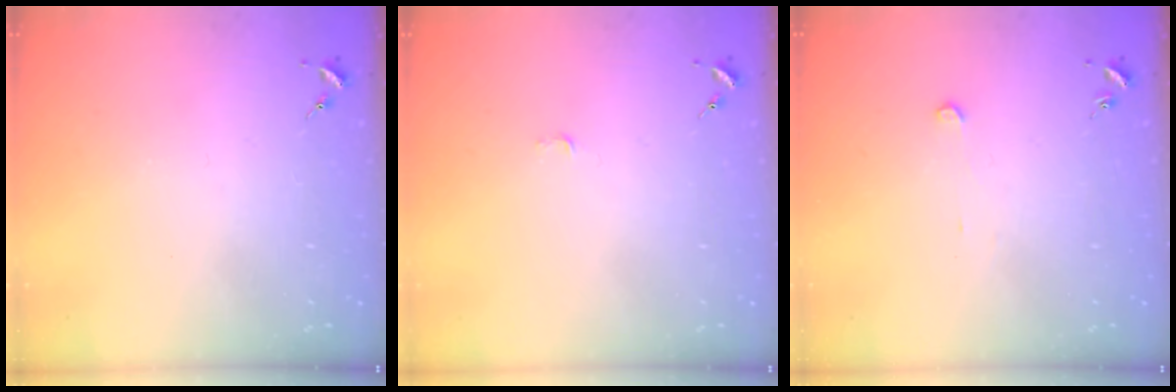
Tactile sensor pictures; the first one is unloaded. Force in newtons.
{"total": 2.3, "press": 2.3, "slide": 0.3}
{"total": 2.5, "press": 2.5, "slide": 0.1}